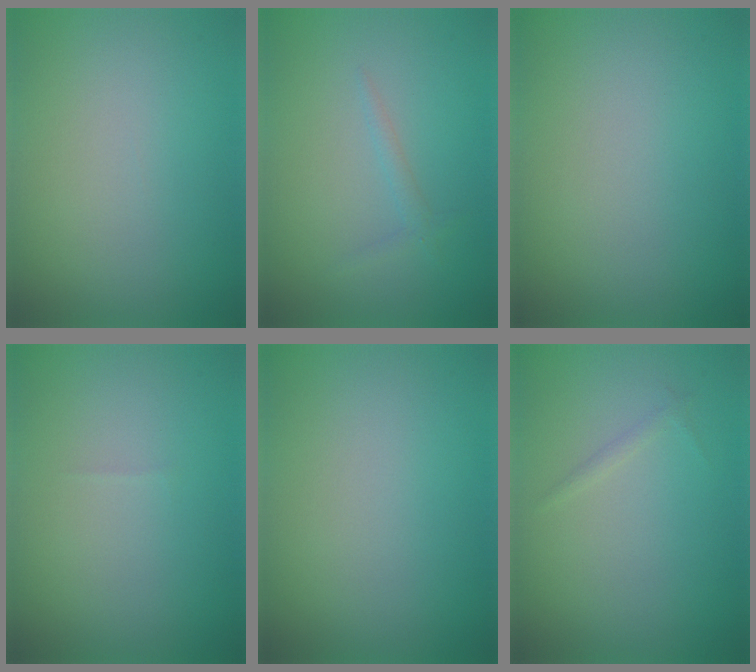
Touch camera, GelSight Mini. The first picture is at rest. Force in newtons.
{"total": 0.9, "press": 0.9, "slide": 0.1}
{"total": 0.0}
{"total": 0.0}
{"total": 0.0}
{"total": 0.5, "press": 0.5, "slide": 0.0}